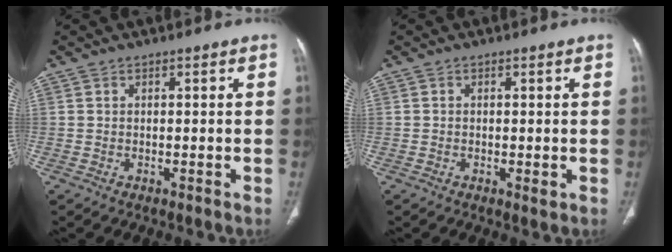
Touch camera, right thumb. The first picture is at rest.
{"total": 1.1, "force": [-0.2, 0.4, 1.0], "torque": [-0.017, -0.004, -0.004]}